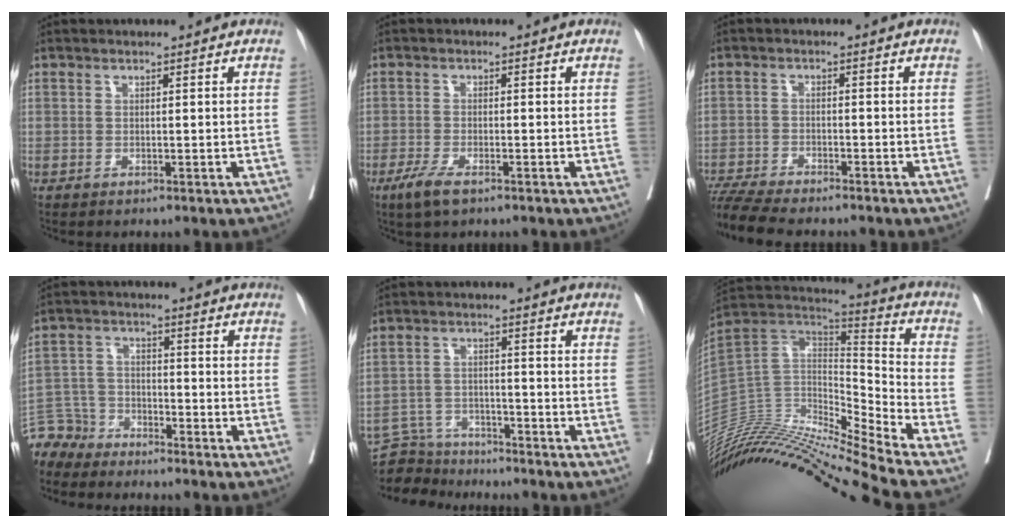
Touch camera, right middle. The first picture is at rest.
{"total": 3.9, "force": [-2.4, 1.0, 2.9], "torque": [-0.062, -0.007, -0.044]}
{"total": 9.9, "force": [-8.9, 1.0, 4.3], "torque": [-0.070, -0.013, -0.146]}
{"total": 6.9, "force": [-6.5, 2.2, -1.0], "torque": [0.019, 0.010, -0.133]}
{"total": 6.4, "force": [-6.2, 1.6, -0.6], "torque": [0.007, 0.006, -0.111]}
{"total": 24.1, "force": [-22.3, -0.7, 9.2], "torque": [-0.176, 0.011, -0.388]}